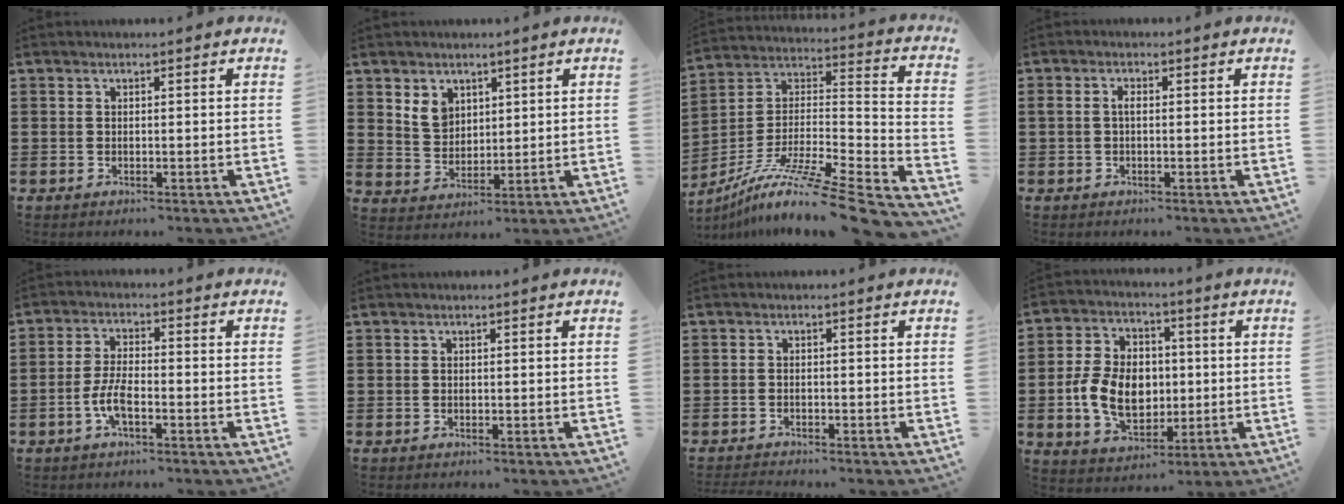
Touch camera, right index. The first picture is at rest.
{"total": 4.6, "force": [2.5, 3.4, 1.6], "torque": [-0.047, 0.012, 0.048]}
{"total": 11.0, "force": [-8.5, 0.2, 7.0], "torque": [-0.116, -0.006, -0.158]}
{"total": 1.5, "force": [-0.1, 0.7, 1.3], "torque": [-0.026, 0.002, -0.003]}
{"total": 4.9, "force": [-1.9, 1.5, 4.3], "torque": [-0.101, -0.005, -0.042]}
{"total": 0.0}
{"total": 1.1, "force": [-1.1, 0.3, -0.1], "torque": [-0.002, 0.002, -0.023]}
{"total": 9.9, "force": [-0.8, 7.4, 6.6], "torque": [-0.138, 0.009, -0.016]}